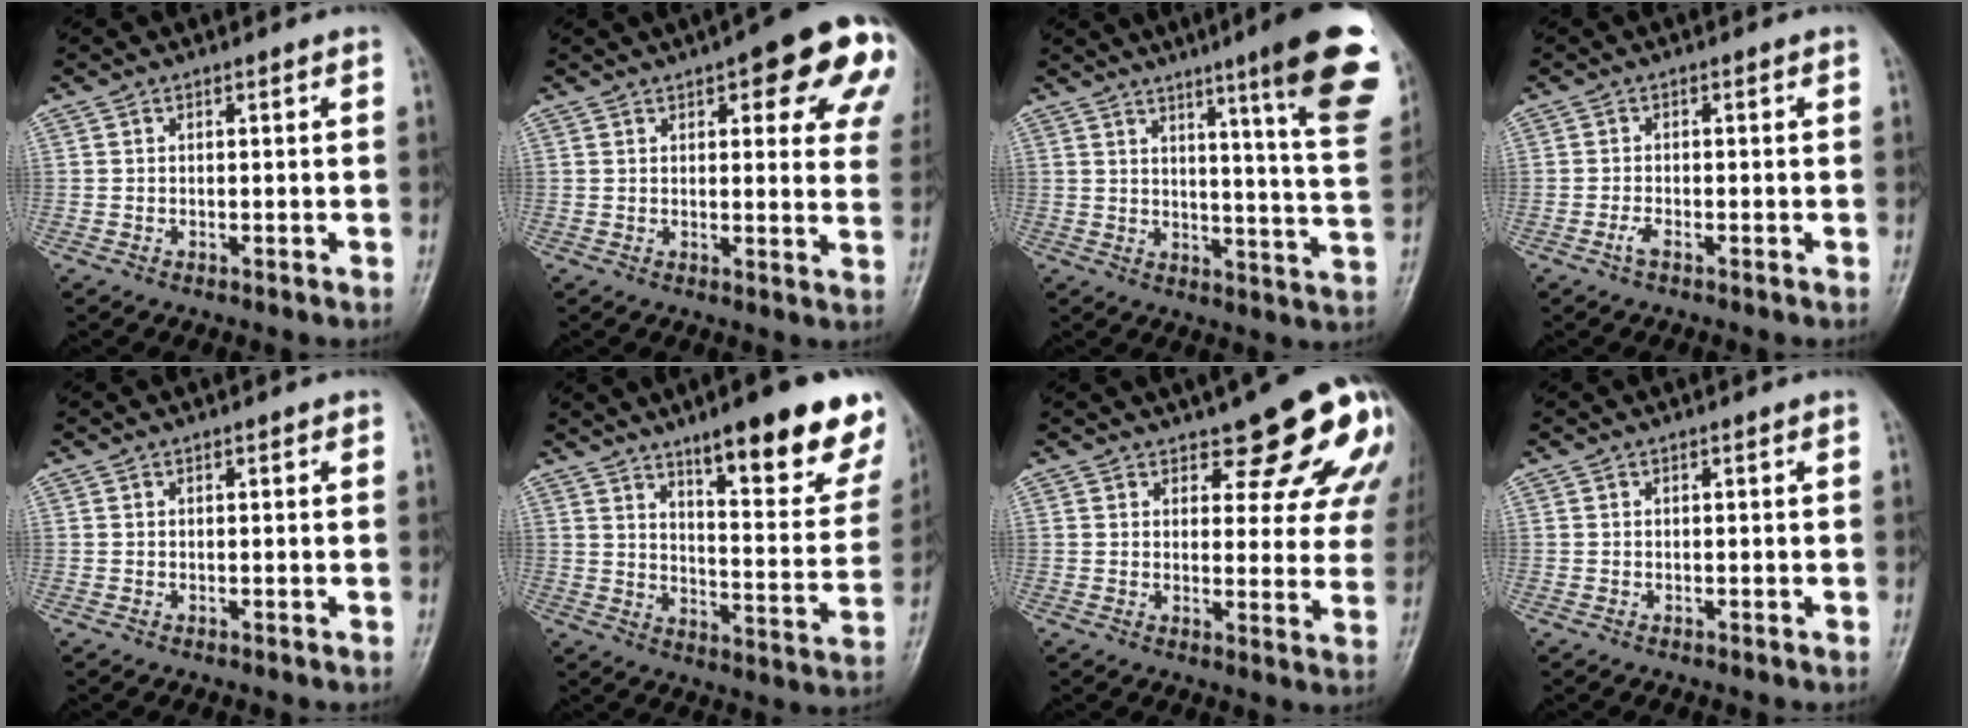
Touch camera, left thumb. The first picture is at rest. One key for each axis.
{"total": 18.1, "fx": 8.6, "fy": 6.3, "fz": 14.6, "tx": -0.144, "ty": -0.019, "tz": 0.092}
{"total": 20.2, "fx": 11.8, "fy": 1.8, "fz": 16.3, "tx": -0.186, "ty": -0.059, "tz": 0.144}
{"total": 1.4, "fx": -1.0, "fy": 0.4, "fz": 0.9, "tx": -0.029, "ty": 0.002, "tz": -0.022}
{"total": 0.5, "fx": 0.2, "fy": 0.3, "fz": 0.4, "tx": -0.002, "ty": 0.001, "tz": 0.001}
{"total": 20.4, "fx": 12.9, "fy": 4.9, "fz": 15.0, "tx": -0.164, "ty": -0.064, "tz": 0.182}
{"total": 13.0, "fx": 8.4, "fy": 4.7, "fz": 8.7, "tx": -0.067, "ty": -0.051, "tz": 0.092}
{"total": 0.0}